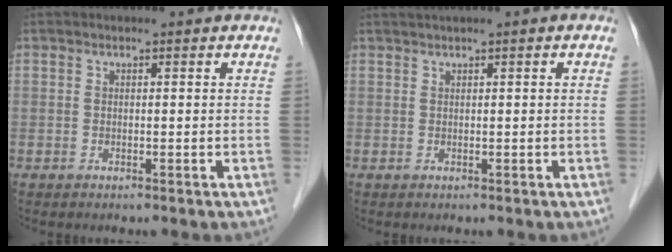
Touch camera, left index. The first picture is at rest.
{"total": 1.7, "force": [1.0, -0.1, 1.3], "torque": [-0.029, 0.016, 0.022]}